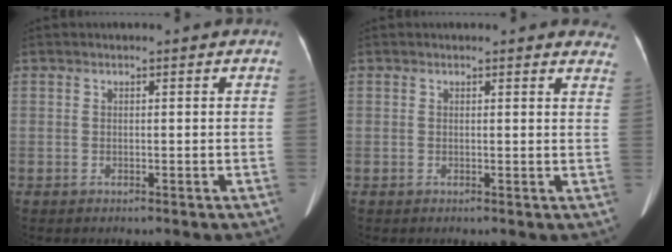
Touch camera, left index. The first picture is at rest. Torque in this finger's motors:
{"motor_torque": [0.56, -0.65, 0.20, 0.04]}